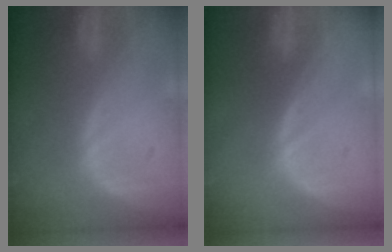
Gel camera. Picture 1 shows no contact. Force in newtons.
{"total": 0.0}